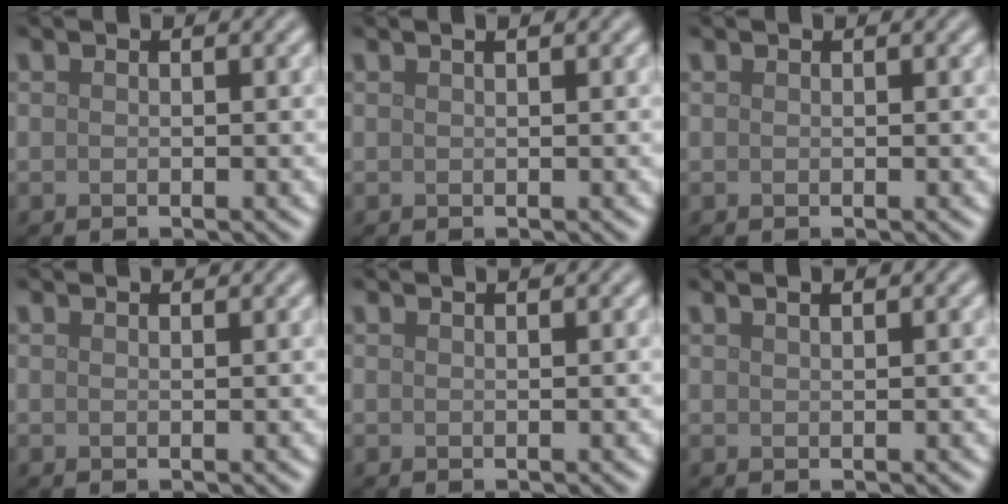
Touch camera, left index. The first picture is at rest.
{"total": 0.8, "force": [0.5, 0.2, 0.6], "torque": [-0.008, 0.001, 0.004]}
{"total": 0.0}
{"total": 1.3, "force": [1.2, 0.2, 0.4], "torque": [-0.008, -0.002, 0.010]}
{"total": 1.6, "force": [1.2, 0.6, 0.8], "torque": [-0.002, 0.001, 0.000]}
{"total": 2.2, "force": [1.5, 0.9, 1.4], "torque": [-0.004, 0.005, -0.005]}